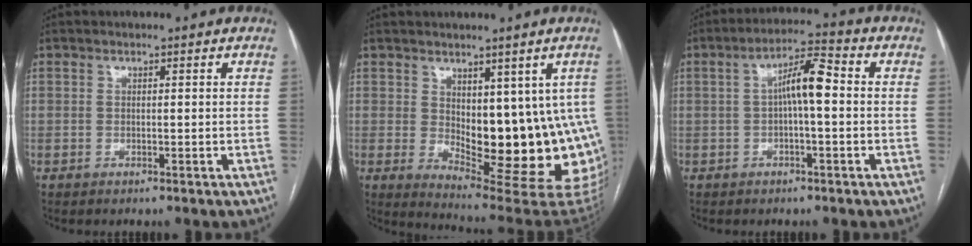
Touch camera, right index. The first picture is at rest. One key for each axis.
{"total": 17.4, "fx": 0.1, "fy": 7.5, "fz": 15.7, "tx": -0.151, "ty": -0.013, "tz": 0.023}
{"total": 6.5, "fx": 0.1, "fy": 1.2, "fz": 6.4, "tx": -0.114, "ty": 0.022, "tz": 0.000}